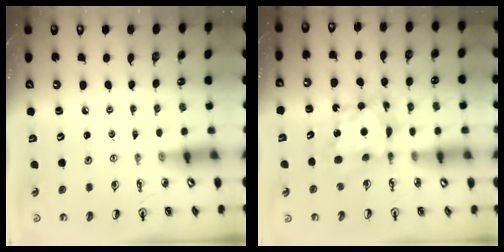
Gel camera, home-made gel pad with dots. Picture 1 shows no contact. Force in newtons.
{"total": 8.9, "press": 8.8, "slide": 0.7}